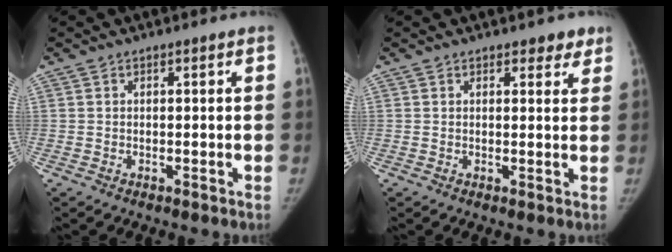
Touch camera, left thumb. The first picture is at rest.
{"total": 3.0, "force": [2.2, 1.6, 1.4], "torque": [0.009, -0.010, 0.025]}